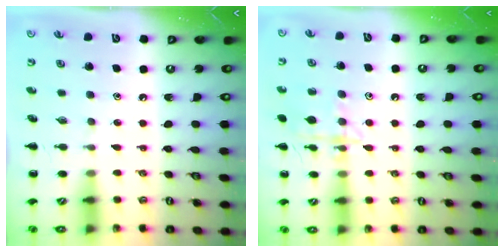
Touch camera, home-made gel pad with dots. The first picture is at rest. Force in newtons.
{"total": 13.1, "press": 13.0, "slide": 1.1}